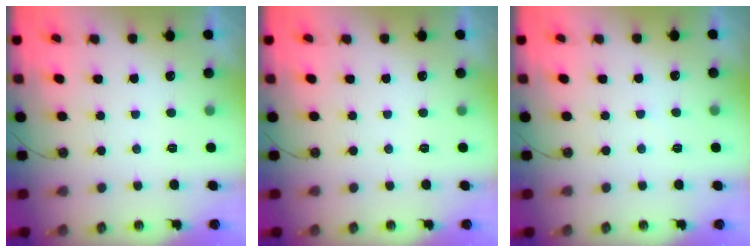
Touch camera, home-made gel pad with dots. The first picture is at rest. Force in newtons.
{"total": 0.0}
{"total": 2.3, "press": 2.3, "slide": 0.4}